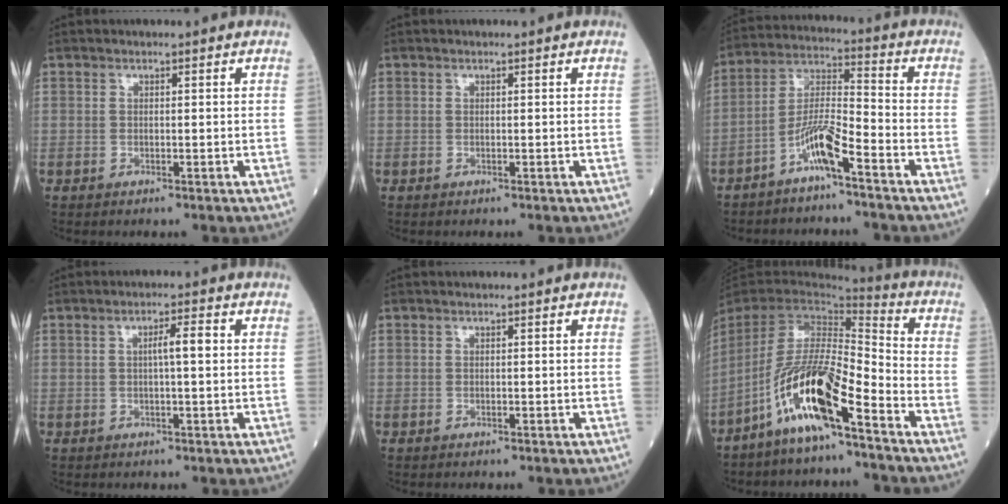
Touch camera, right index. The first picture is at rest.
{"total": 0.0}
{"total": 7.6, "force": [-4.8, 0.4, 5.9], "torque": [-0.130, 0.002, -0.095]}
{"total": 3.0, "force": [0.3, 0.1, 2.9], "torque": [-0.049, 0.004, 0.003]}
{"total": 0.0}
{"total": 14.5, "force": [-8.6, 1.6, 11.6], "torque": [-0.237, -0.014, -0.163]}